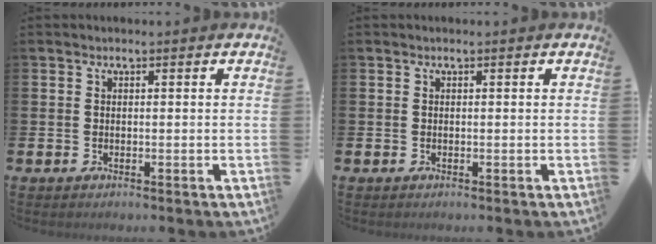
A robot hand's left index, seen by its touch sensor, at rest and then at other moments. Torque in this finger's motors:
{"motor_torque": [-0.02, 0.03, 0.00, 0.01]}